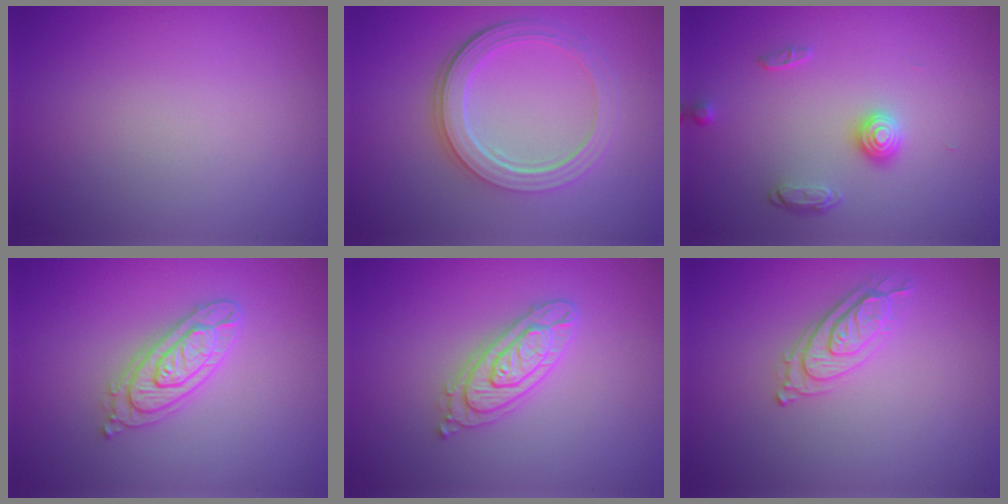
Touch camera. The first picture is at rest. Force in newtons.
{"total": 5.0, "press": 3.8, "slide": 3.2}
{"total": 2.1, "press": 1.6, "slide": 1.4}
{"total": 3.0, "press": 2.9, "slide": 0.6}
{"total": 3.0, "press": 2.9, "slide": 0.6}
{"total": 2.4, "press": 2.3, "slide": 0.5}